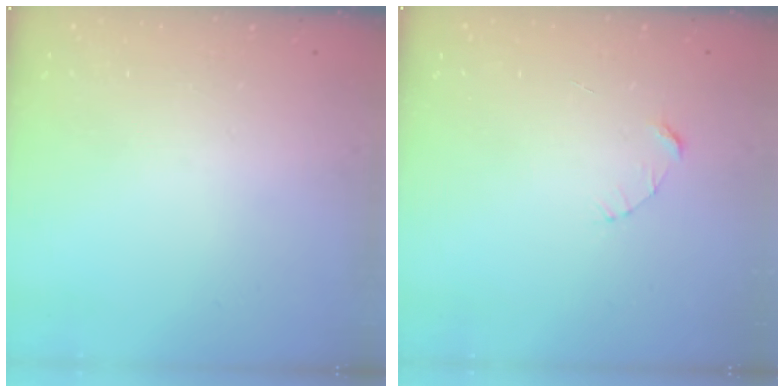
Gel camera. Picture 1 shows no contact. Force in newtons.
{"total": 2.4, "press": 2.4, "slide": 0.2}